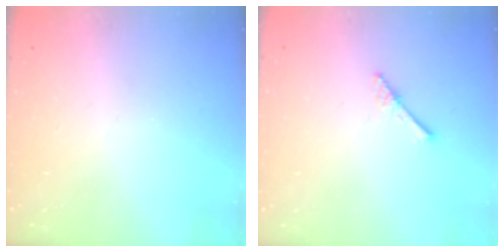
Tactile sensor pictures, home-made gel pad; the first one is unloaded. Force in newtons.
{"total": 3.0, "press": 3.0, "slide": 0.3}